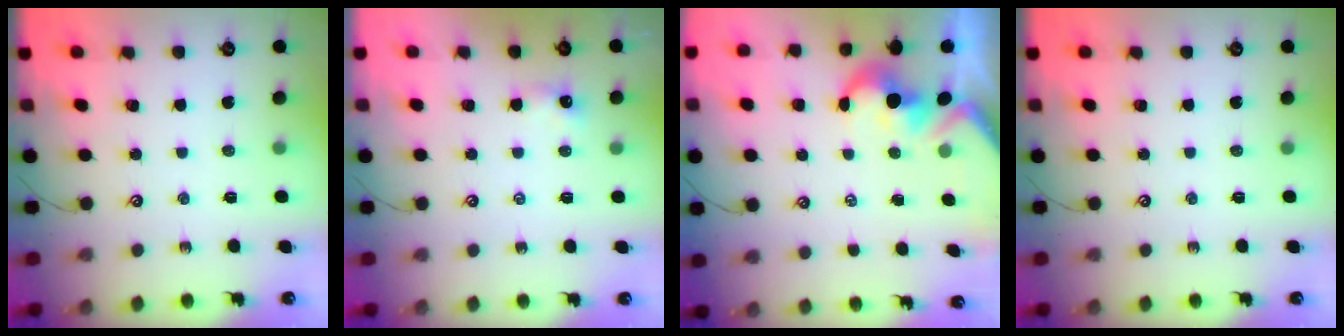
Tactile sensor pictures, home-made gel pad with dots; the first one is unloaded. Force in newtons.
{"total": 3.5, "press": 3.5, "slide": 0.5}
{"total": 1.7, "press": 1.4, "slide": 1.0}
{"total": 0.0}